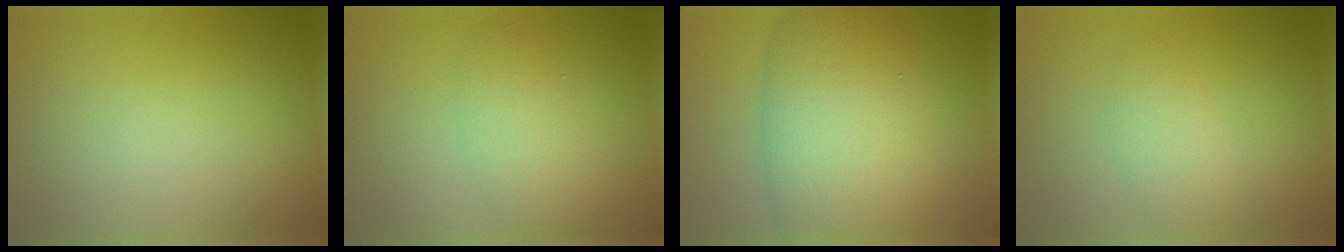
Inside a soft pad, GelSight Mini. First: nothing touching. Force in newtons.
{"total": 3.2, "press": 3.2, "slide": 0.1}
{"total": 11.3, "press": 11.3, "slide": 0.3}
{"total": 1.5, "press": 1.5, "slide": 0.0}